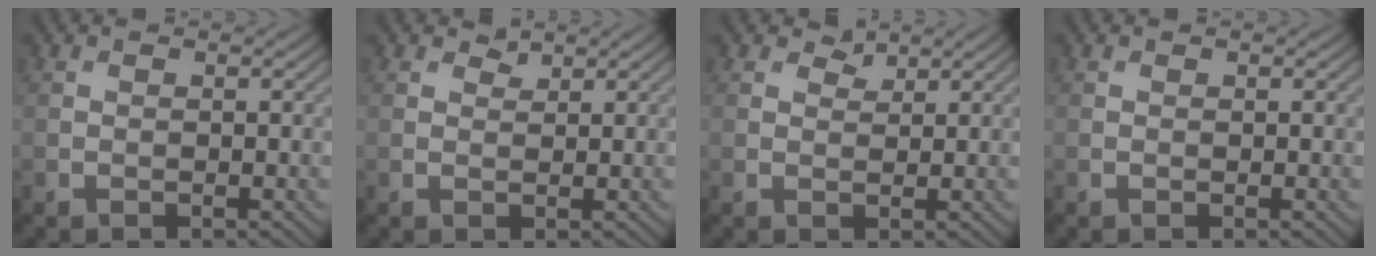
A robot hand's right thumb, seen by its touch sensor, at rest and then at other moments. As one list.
[{"total": 1.2, "force": [1.0, 0.5, 0.3], "torque": [-0.003, -0.004, 0.020]}, {"total": 1.6, "force": [1.4, 0.8, 0.5], "torque": [-0.008, -0.003, 0.025]}, {"total": 0.0}]